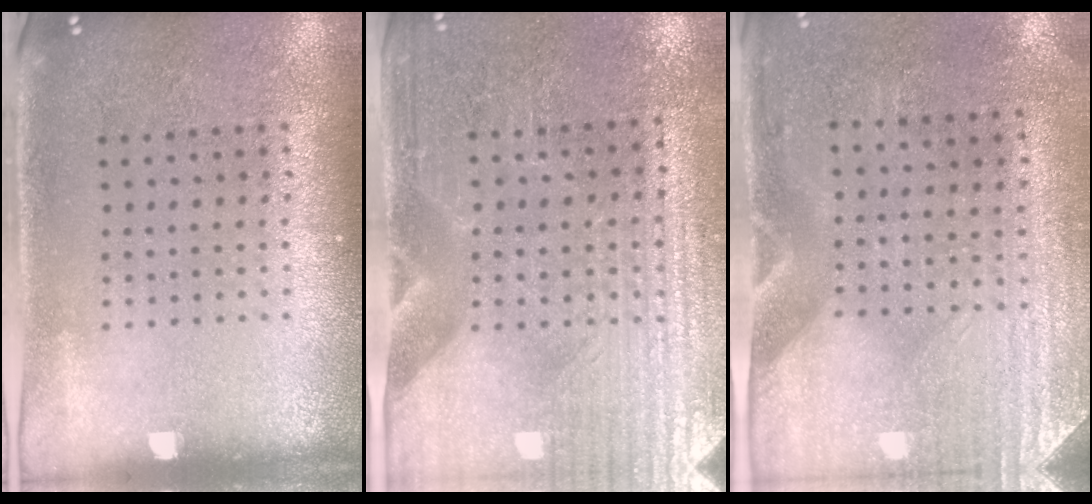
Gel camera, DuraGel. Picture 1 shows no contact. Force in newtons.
{"total": 3.6, "press": 3.4, "slide": 1.2}
{"total": 3.1, "press": 2.7, "slide": 1.6}